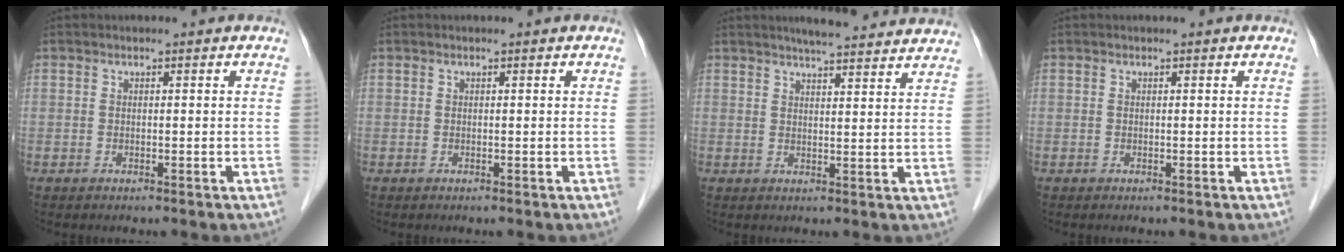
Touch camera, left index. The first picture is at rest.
{"total": 0.0}
{"total": 11.7, "force": [10.8, 1.0, 4.6], "torque": [-0.058, 0.013, 0.124]}
{"total": 0.0}